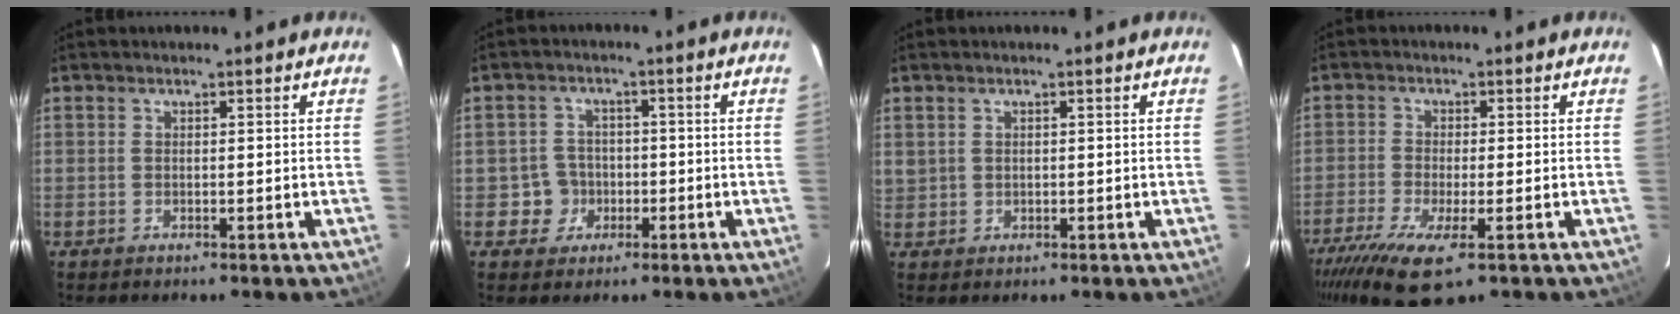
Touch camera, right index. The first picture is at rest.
{"total": 4.8, "force": [-1.3, 4.6, 0.0], "torque": [0.002, 0.020, -0.019]}
{"total": 1.4, "force": [0.4, 1.3, 0.4], "torque": [-0.005, 0.005, 0.013]}
{"total": 11.3, "force": [-6.6, 3.3, 8.6], "torque": [-0.193, -0.042, -0.119]}